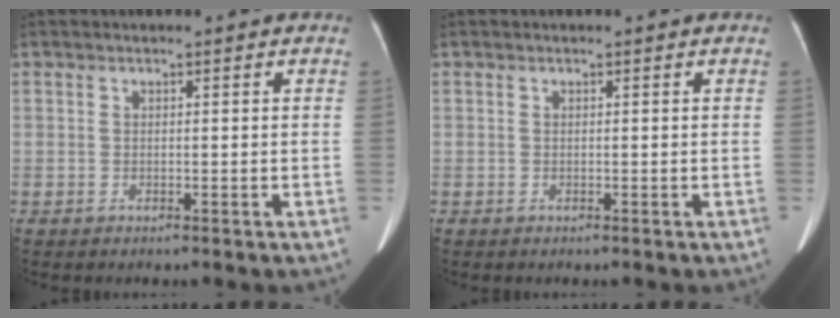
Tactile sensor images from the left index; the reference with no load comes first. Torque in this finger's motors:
{"motor_torque": [-0.04, -0.21, 0.00, 0.00]}